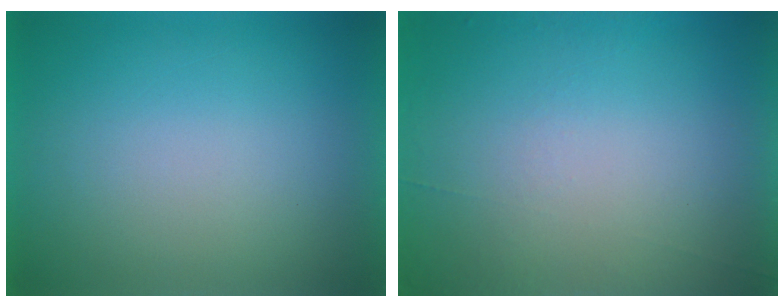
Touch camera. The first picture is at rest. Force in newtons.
{"total": 4.5}